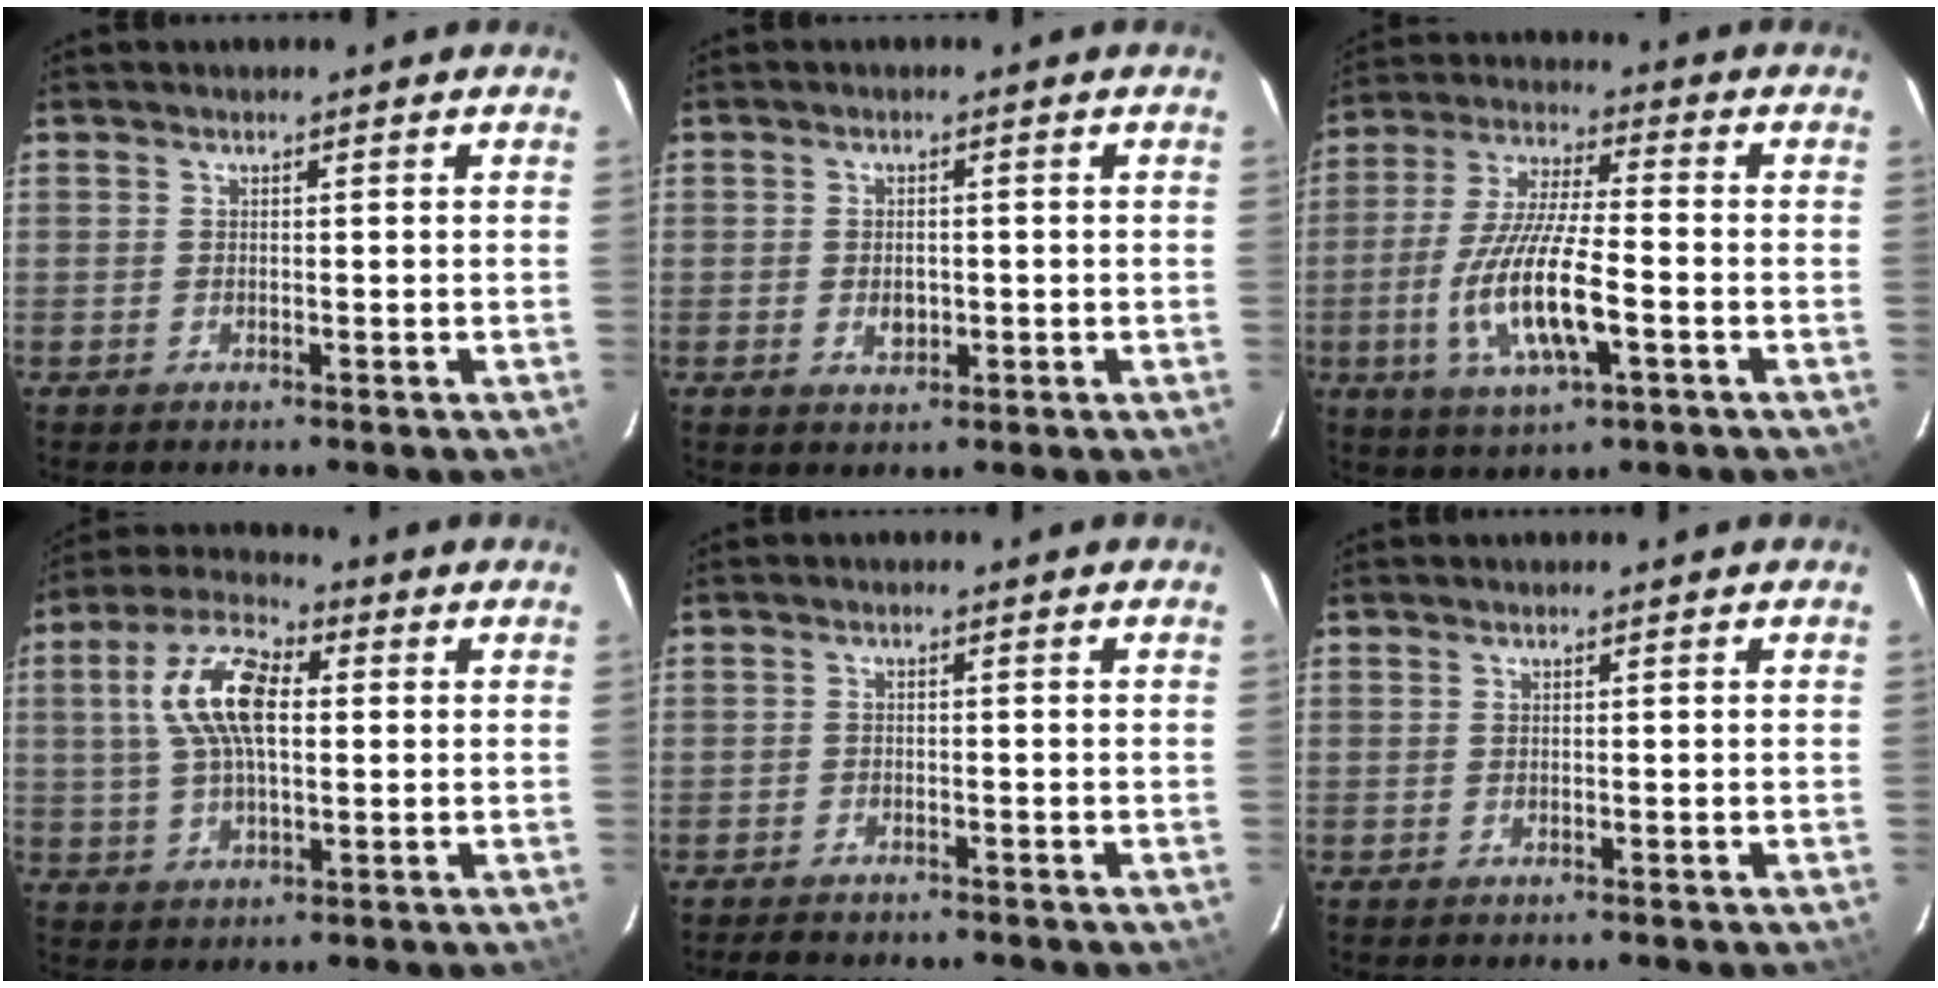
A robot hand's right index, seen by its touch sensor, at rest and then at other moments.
{"total": 3.0, "force": [-0.6, 2.0, 2.1], "torque": [-0.038, 0.000, -0.007]}
{"total": 14.1, "force": [-4.2, 3.5, 13.0], "torque": [-0.269, -0.013, -0.076]}
{"total": 12.4, "force": [2.1, 5.8, 10.7], "torque": [-0.214, 0.024, 0.036]}
{"total": 3.8, "force": [-3.5, 1.2, 1.1], "torque": [-0.032, -0.002, -0.053]}
{"total": 0.0}